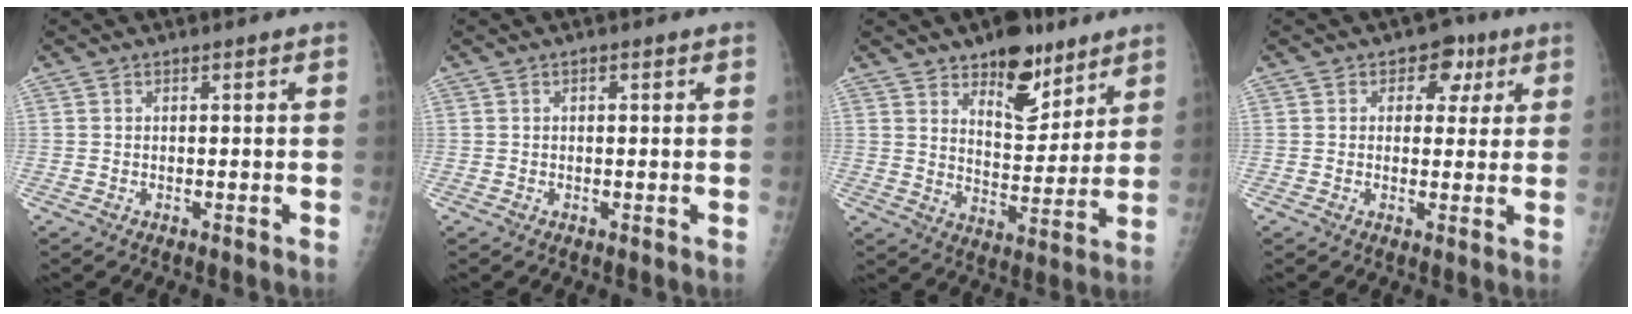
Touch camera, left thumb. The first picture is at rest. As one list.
[{"total": 1.1, "force": [0.4, 0.7, 0.7], "torque": [-0.006, 0.001, 0.004]}, {"total": 13.2, "force": [8.6, 6.8, 7.4], "torque": [-0.066, -0.056, 0.136]}, {"total": 6.1, "force": [2.4, 4.6, 3.1], "torque": [0.004, -0.001, 0.023]}]